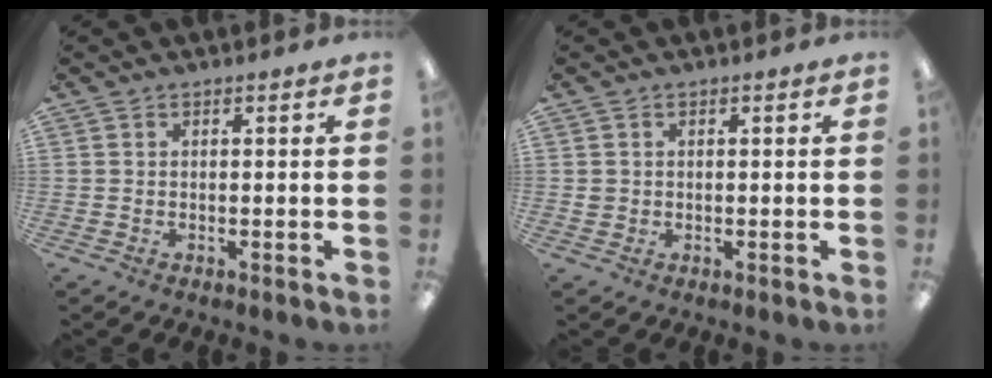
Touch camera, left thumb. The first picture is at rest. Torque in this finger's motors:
{"motor_torque": [-0.31, 0.15, -0.02, -0.30, 0.00]}